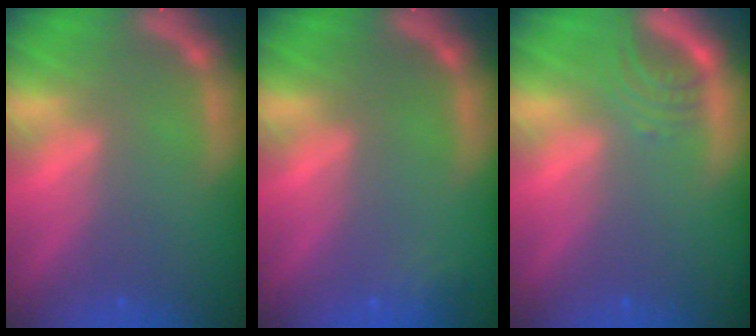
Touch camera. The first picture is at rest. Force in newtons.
{"total": 1.4}
{"total": 2.5}